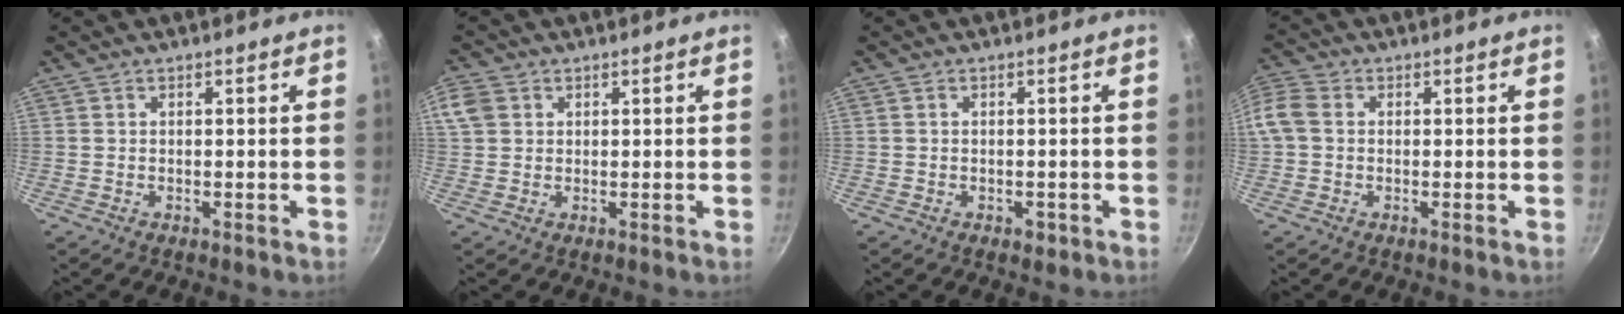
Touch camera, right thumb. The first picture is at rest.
{"total": 5.0, "force": [1.6, 4.1, 2.5], "torque": [-0.043, 0.004, 0.026]}
{"total": 1.6, "force": [-0.6, 1.1, 0.9], "torque": [-0.009, 0.005, -0.006]}
{"total": 8.7, "force": [0.4, 6.9, 5.3], "torque": [-0.126, 0.021, -0.007]}